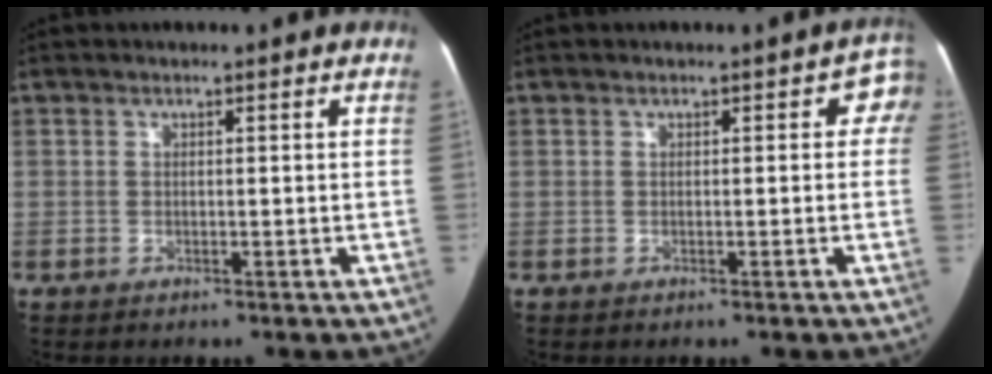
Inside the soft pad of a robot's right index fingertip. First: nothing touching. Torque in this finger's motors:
{"motor_torque": [0.07, 0.04, 0.03, 0.00]}